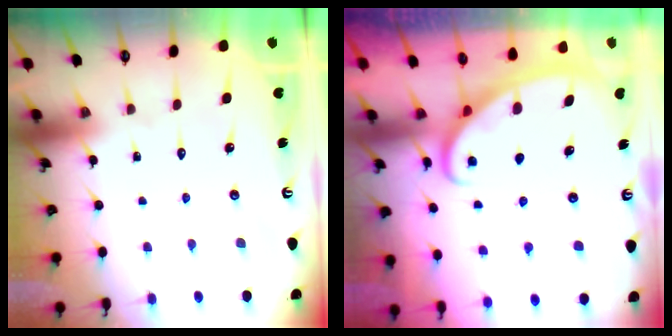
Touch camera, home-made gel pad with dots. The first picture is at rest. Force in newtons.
{"total": 2.8, "press": 2.8, "slide": 0.3}